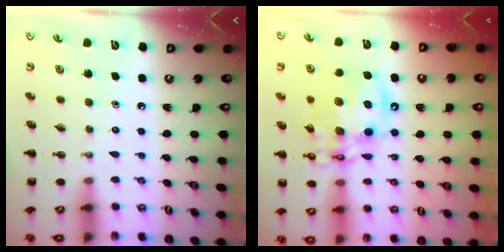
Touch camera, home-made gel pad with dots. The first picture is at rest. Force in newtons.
{"total": 16.2, "press": 15.8, "slide": 3.4}